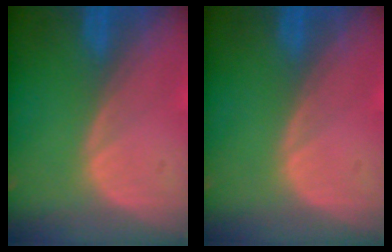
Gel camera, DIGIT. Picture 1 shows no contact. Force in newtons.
{"total": 0.0}